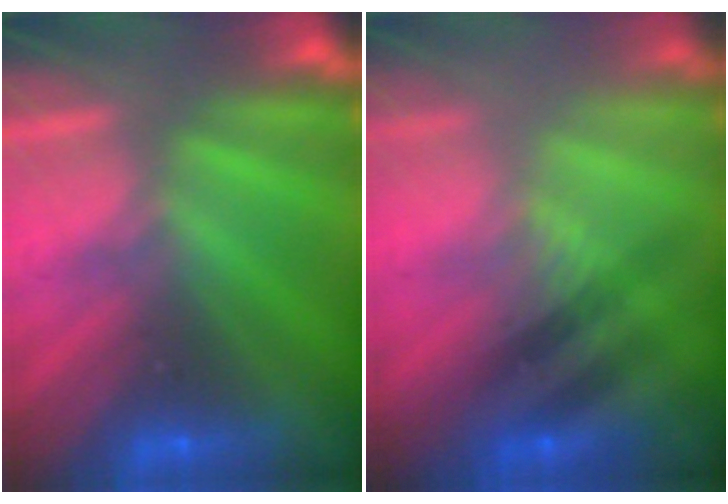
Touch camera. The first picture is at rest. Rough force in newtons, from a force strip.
{"total": 2.3}